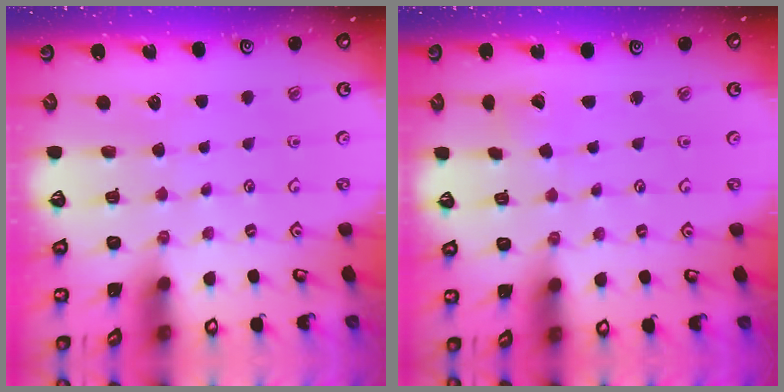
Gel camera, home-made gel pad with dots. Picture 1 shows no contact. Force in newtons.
{"total": 2.3, "press": 2.3, "slide": 0.1}